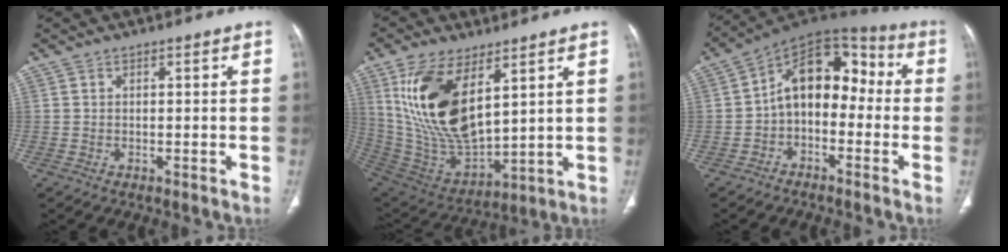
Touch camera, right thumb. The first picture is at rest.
{"total": 20.1, "force": [7.7, 9.5, 15.9], "torque": [-0.295, -0.033, 0.166]}
{"total": 13.4, "force": [-1.4, 8.9, 9.8], "torque": [-0.116, 0.059, -0.041]}